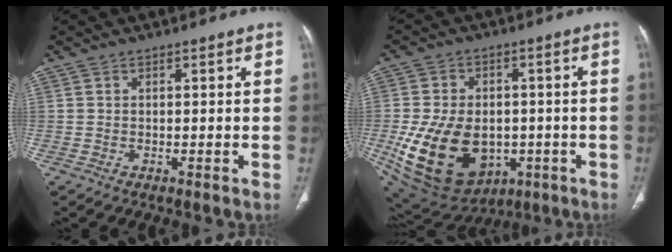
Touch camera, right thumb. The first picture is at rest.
{"total": 20.4, "force": [-4.1, 14.4, 13.8], "torque": [-0.240, 0.001, -0.032]}